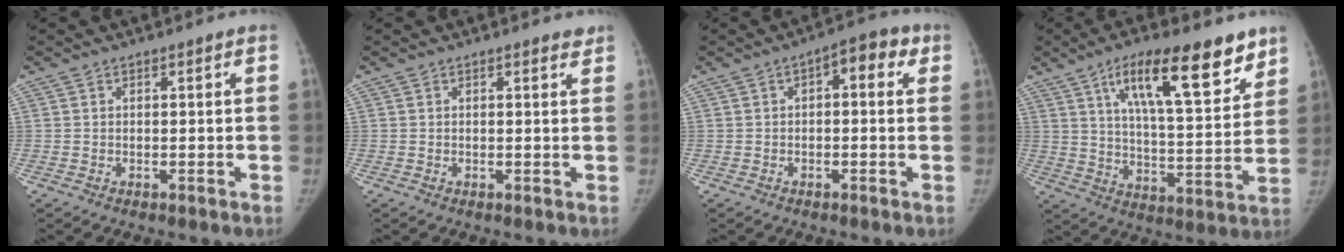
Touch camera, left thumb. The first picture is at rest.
{"total": 1.2, "force": [1.0, 0.4, 0.4], "torque": [0.005, -0.004, 0.011]}
{"total": 6.3, "force": [1.7, 3.1, 5.2], "torque": [-0.042, 0.022, 0.012]}
{"total": 19.9, "force": [11.8, 6.3, 14.7], "torque": [-0.192, -0.049, 0.192]}